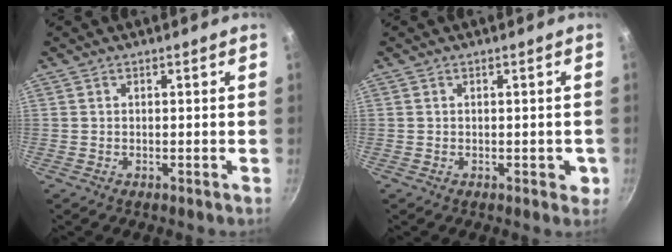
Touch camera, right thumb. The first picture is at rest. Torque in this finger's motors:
{"motor_torque": [0.27, 0.55, -0.24, 0.09, 0.06]}